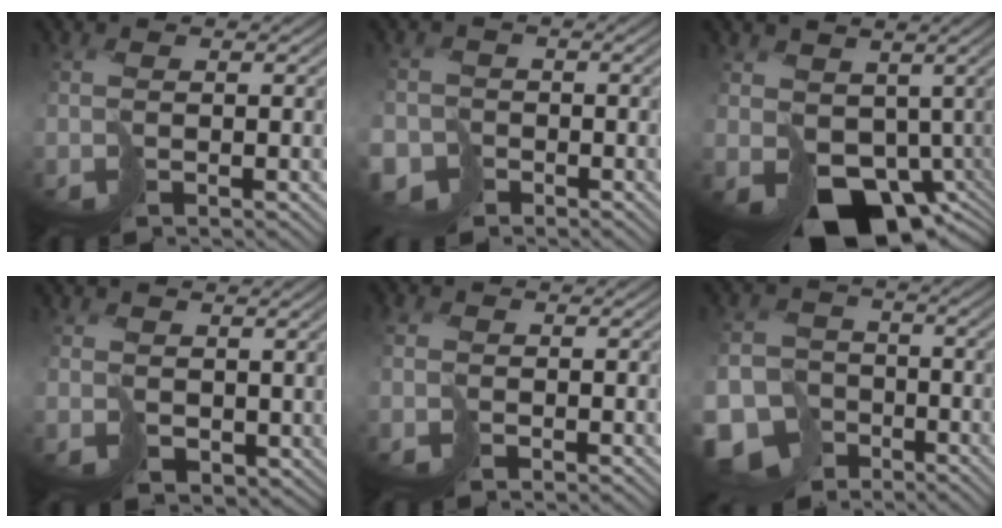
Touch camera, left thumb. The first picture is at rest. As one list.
[{"total": 3.9, "force": [-3.2, 2.2, 0.1], "torque": [0.015, -0.005, -0.066]}, {"total": 9.6, "force": [-1.4, 7.4, 5.8], "torque": [-0.116, -0.038, -0.003]}, {"total": 2.3, "force": [1.4, 1.7, 0.7], "torque": [-0.022, -0.011, 0.030]}, {"total": 1.4, "force": [-0.1, 1.3, 0.4], "torque": [-0.016, -0.002, -0.004]}, {"total": 9.2, "force": [-6.3, 6.1, 2.7], "torque": [-0.054, -0.033, -0.109]}]